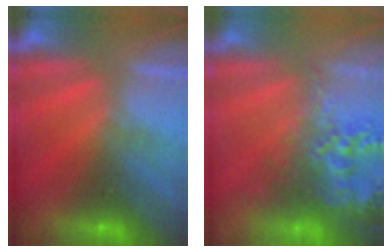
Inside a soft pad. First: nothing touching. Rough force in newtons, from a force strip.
{"total": 7.7}